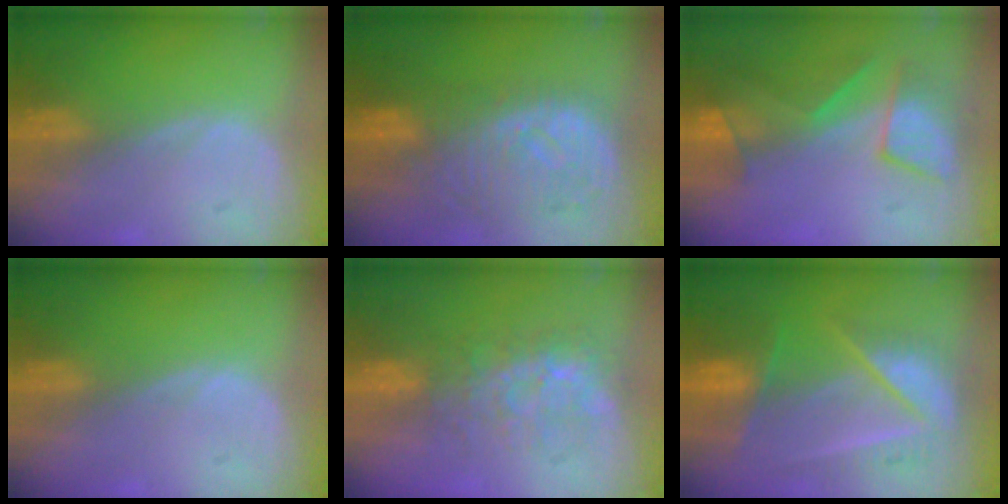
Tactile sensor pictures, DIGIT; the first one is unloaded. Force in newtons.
{"total": 10.6, "press": 9.4, "slide": 4.8}
{"total": 8.0, "press": 7.7, "slide": 2.2}
{"total": 0.0}
{"total": 7.6, "press": 7.1, "slide": 2.8}
{"total": 9.3, "press": 8.3, "slide": 4.2}